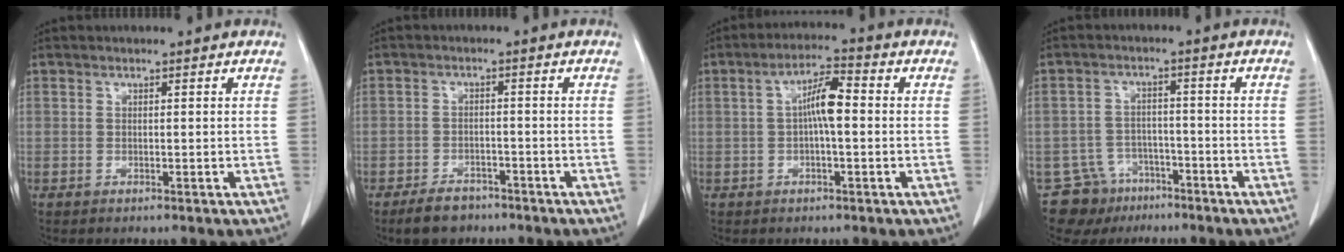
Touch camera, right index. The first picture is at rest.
{"total": 4.5, "force": [-3.4, 2.5, 1.6], "torque": [-0.030, 0.003, -0.052]}
{"total": 5.8, "force": [0.2, 1.2, 5.7], "torque": [-0.105, 0.018, -0.001]}
{"total": 7.4, "force": [-5.1, 5.3, 0.1], "torque": [0.002, 0.018, -0.079]}